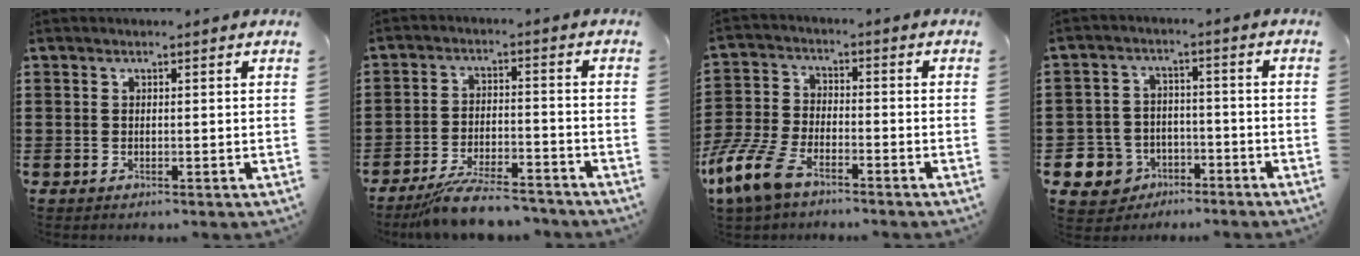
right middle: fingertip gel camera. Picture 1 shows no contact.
{"total": 7.3, "force": [-6.5, 0.7, 3.3], "torque": [-0.075, -0.006, -0.123]}
{"total": 9.0, "force": [-6.5, 3.3, 5.4], "torque": [-0.142, -0.001, -0.131]}
{"total": 5.2, "force": [-3.3, 3.9, 0.9], "torque": [-0.050, 0.003, -0.069]}